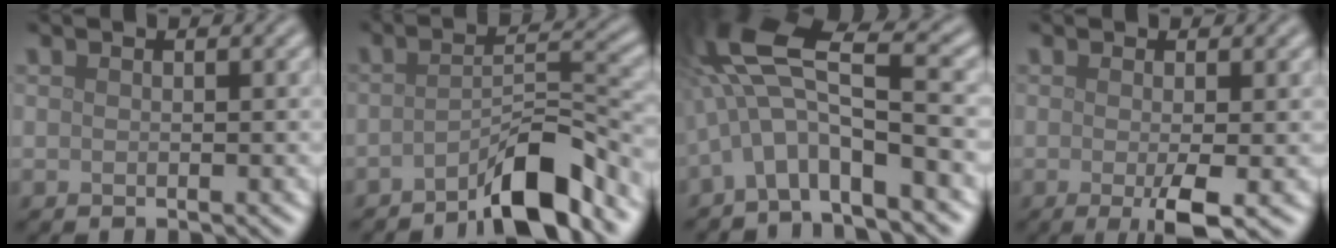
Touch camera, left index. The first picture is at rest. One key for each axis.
{"total": 6.2, "fx": -4.3, "fy": 1.1, "fz": 4.3, "tx": -0.063, "ty": 0.010, "tz": -0.077}
{"total": 9.0, "fx": -1.5, "fy": 2.6, "fz": 8.5, "tx": -0.163, "ty": 0.032, "tz": -0.040}
{"total": 3.3, "fx": -0.9, "fy": 0.4, "fz": 3.2, "tx": -0.057, "ty": -0.010, "tz": -0.016}